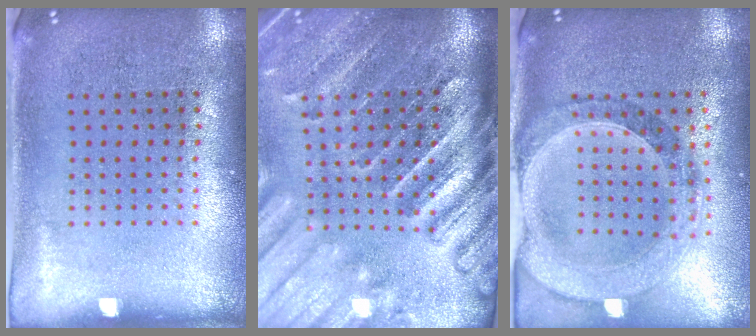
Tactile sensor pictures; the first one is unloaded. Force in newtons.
{"total": 4.3, "press": 3.6, "slide": 2.5}
{"total": 1.4, "press": 1.4, "slide": 0.3}